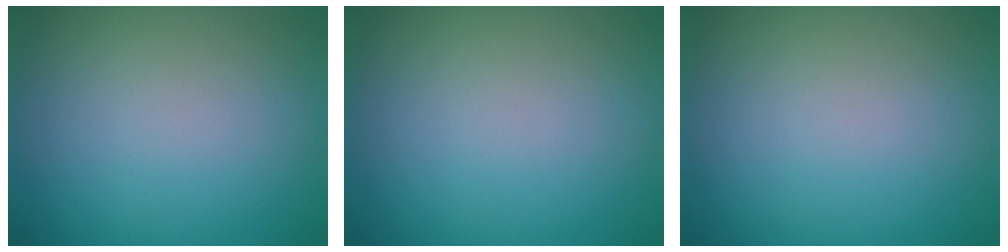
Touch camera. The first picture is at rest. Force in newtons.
{"total": 0.0}
{"total": 0.0}